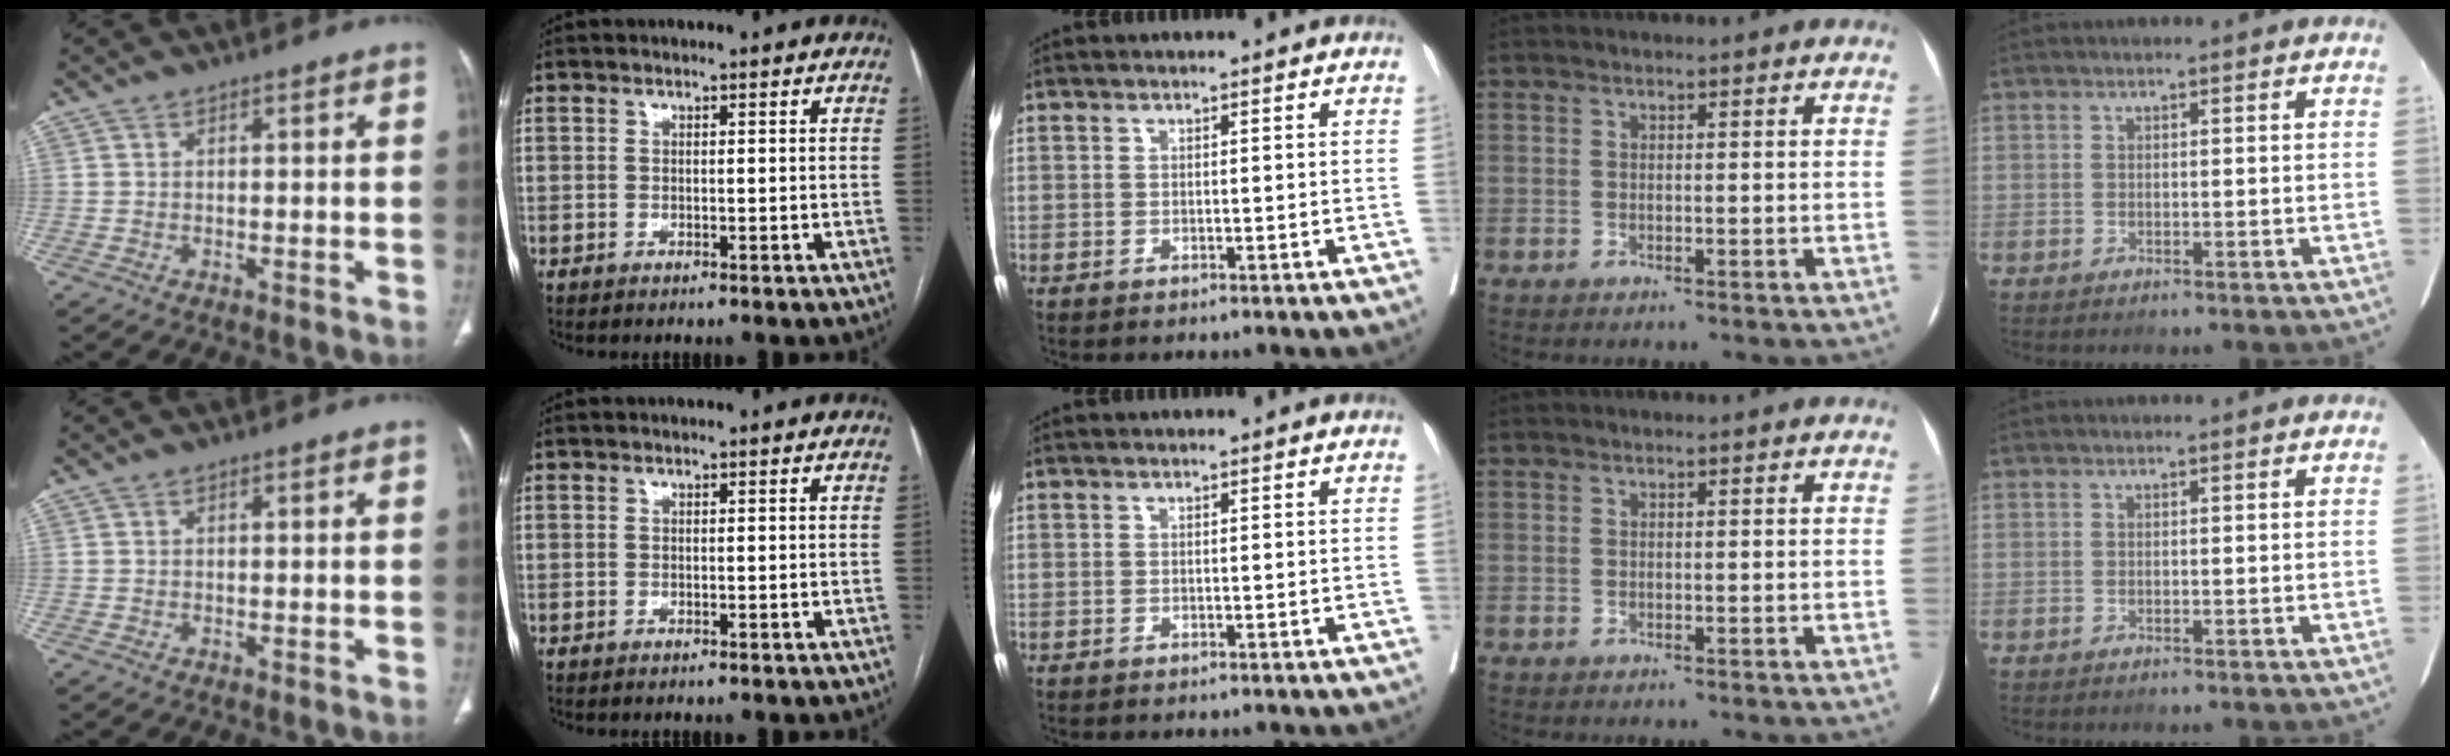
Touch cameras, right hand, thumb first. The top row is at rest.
{}